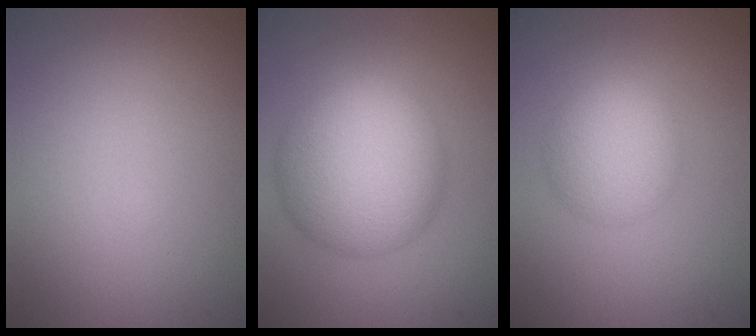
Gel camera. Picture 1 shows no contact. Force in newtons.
{"total": 9.7, "press": 9.7, "slide": 0.2}
{"total": 4.4, "press": 4.4, "slide": 0.0}